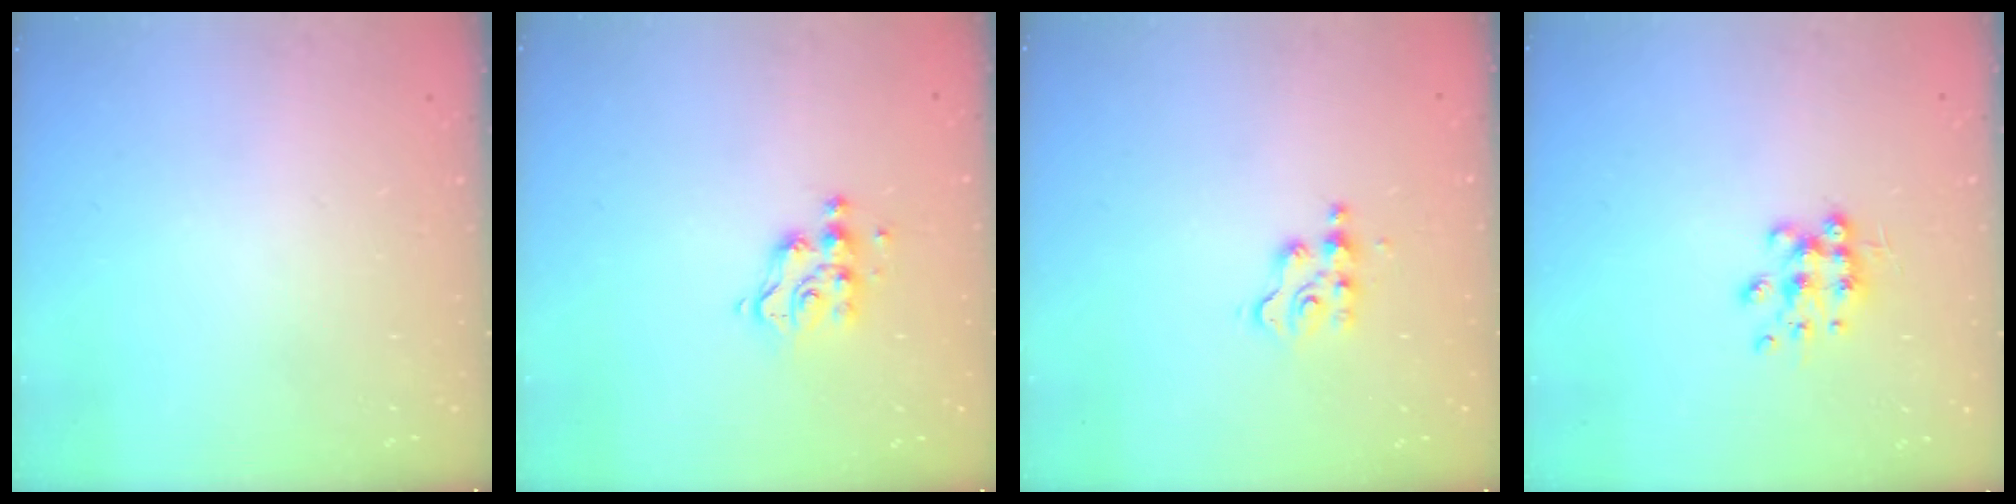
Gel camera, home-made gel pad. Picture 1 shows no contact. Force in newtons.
{"total": 7.1, "press": 7.1, "slide": 0.2}
{"total": 4.4, "press": 4.4, "slide": 0.6}
{"total": 8.0, "press": 8.0, "slide": 0.5}